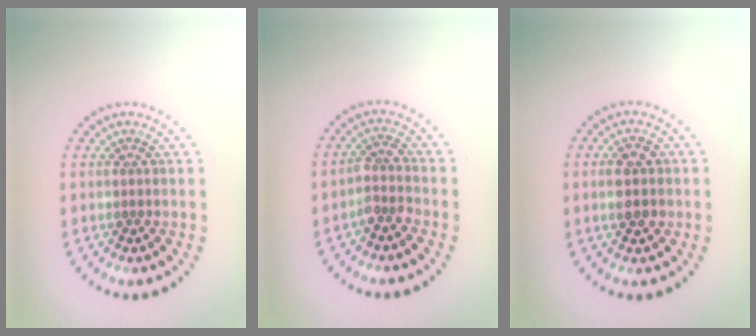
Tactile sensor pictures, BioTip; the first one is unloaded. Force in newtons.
{"total": 2.0, "press": 1.6, "slide": 1.2}
{"total": 3.0, "press": 3.0, "slide": 0.0}